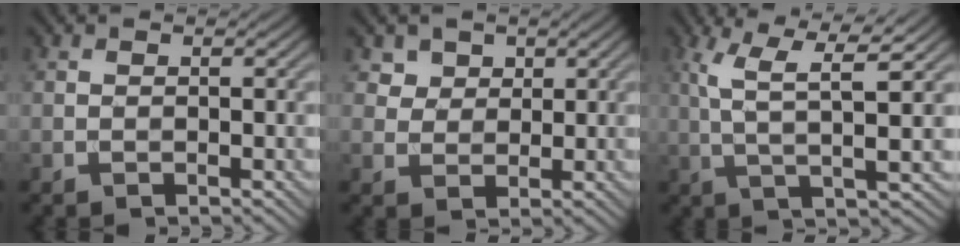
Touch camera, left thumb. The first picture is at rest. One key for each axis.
{"total": 3.9, "fx": 2.3, "fy": 2.9, "fz": 1.1, "tx": -0.042, "ty": -0.019, "tz": 0.058}
{"total": 7.2, "fx": 2.0, "fy": 1.4, "fz": 6.7, "tx": -0.137, "ty": 0.008, "tz": 0.041}